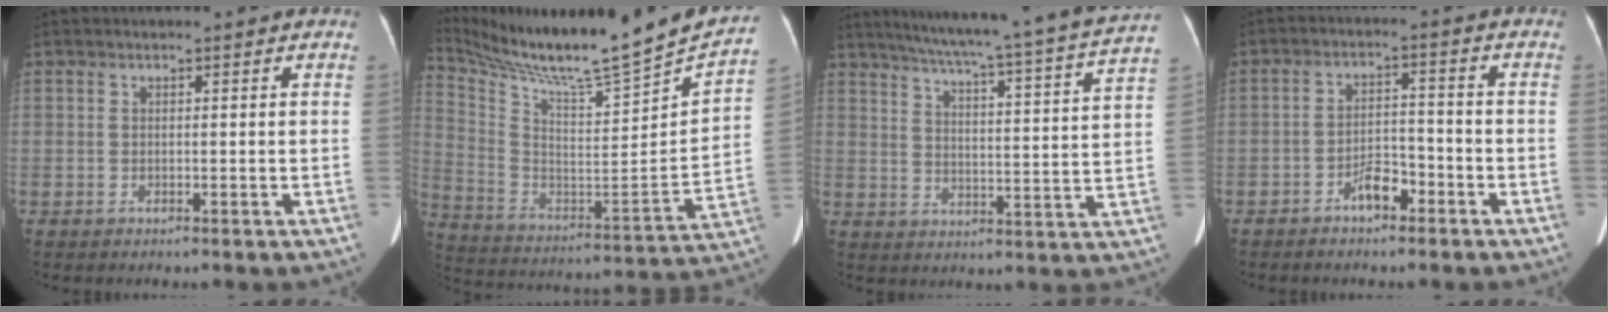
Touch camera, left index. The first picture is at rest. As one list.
[{"total": 27.4, "force": [24.6, 0.1, 12.1], "torque": [-0.226, -0.091, 0.366]}, {"total": 24.1, "force": [21.2, -1.6, 11.5], "torque": [-0.181, -0.049, 0.271]}, {"total": 4.2, "force": [-3.0, 1.7, 2.5], "torque": [-0.046, 0.009, -0.051]}]